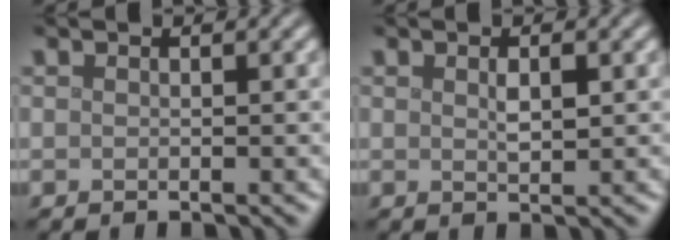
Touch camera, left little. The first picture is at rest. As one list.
[{"total": 1.5, "force": [0.4, 0.6, 1.3], "torque": [-0.027, -0.002, 0.010]}]